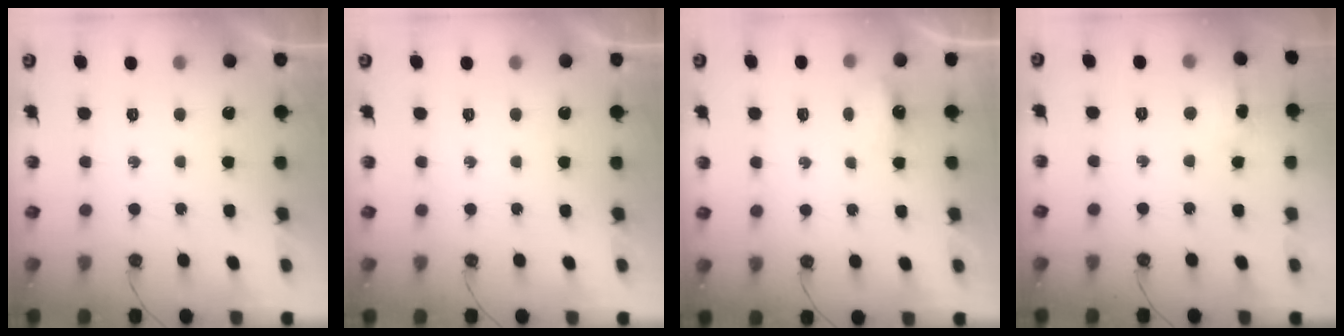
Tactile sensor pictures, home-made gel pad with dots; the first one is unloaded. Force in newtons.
{"total": 0.0}
{"total": 4.3, "press": 4.2, "slide": 0.7}
{"total": 5.4, "press": 5.4, "slide": 0.9}